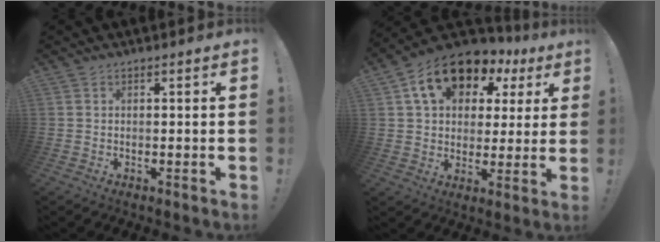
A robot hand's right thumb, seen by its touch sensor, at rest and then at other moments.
{"total": 16.6, "force": [8.3, 11.1, 9.1], "torque": [-0.150, -0.030, 0.153]}